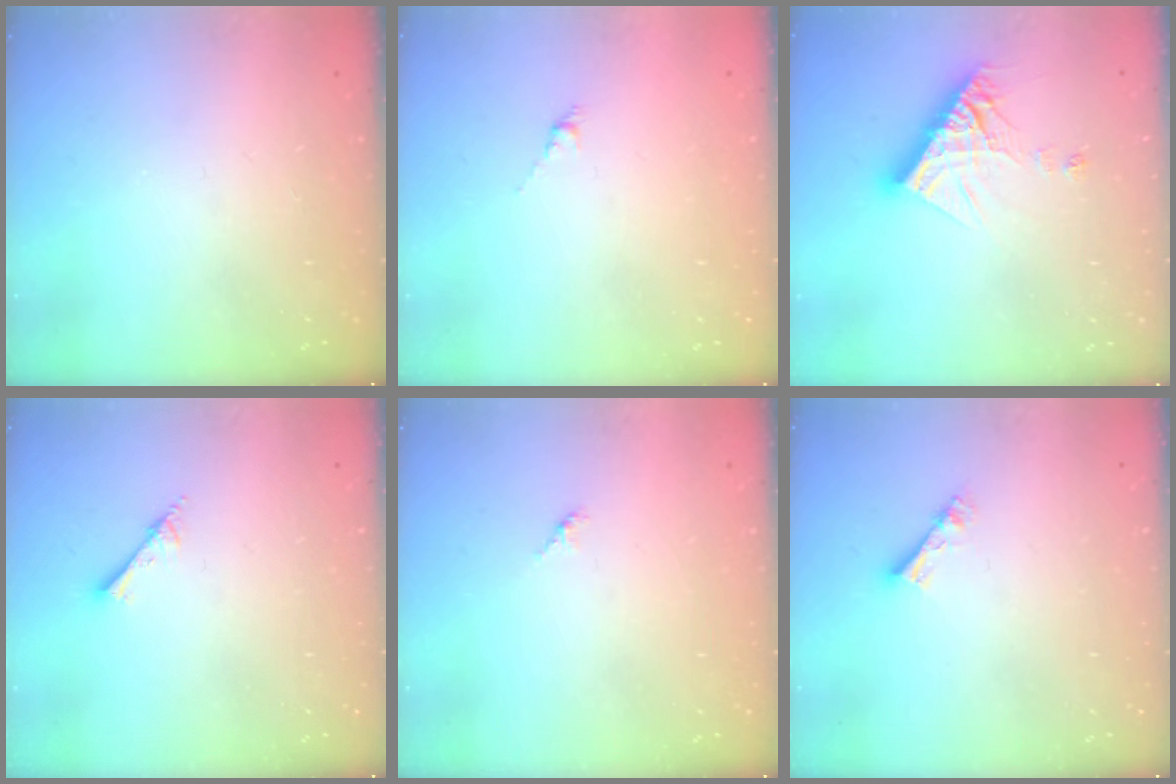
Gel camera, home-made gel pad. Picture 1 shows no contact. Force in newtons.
{"total": 0.0}
{"total": 12.4, "press": 12.3, "slide": 1.0}
{"total": 2.5, "press": 2.5, "slide": 0.2}
{"total": 1.5, "press": 1.4, "slide": 0.4}
{"total": 4.4, "press": 4.4, "slide": 0.2}